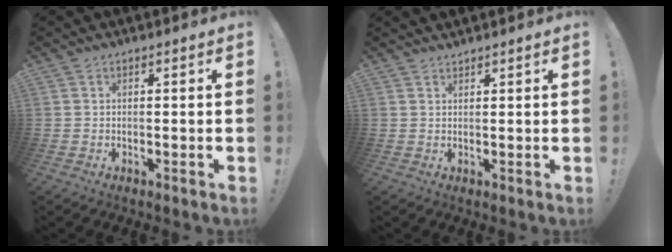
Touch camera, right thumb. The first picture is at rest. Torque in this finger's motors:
{"motor_torque": [-0.11, -0.11, -0.02, 0.11, 0.00]}